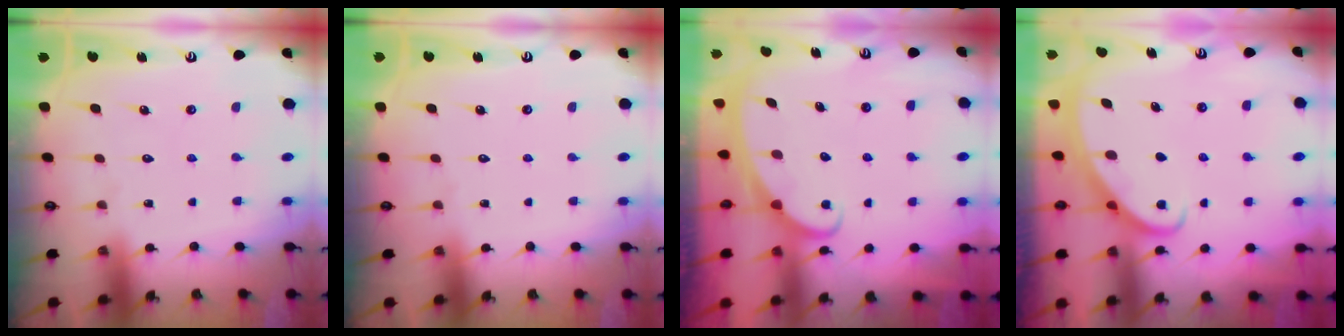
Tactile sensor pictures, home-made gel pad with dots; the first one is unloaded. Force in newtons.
{"total": 0.0}
{"total": 2.6, "press": 2.5, "slide": 0.3}
{"total": 2.8, "press": 2.7, "slide": 0.4}